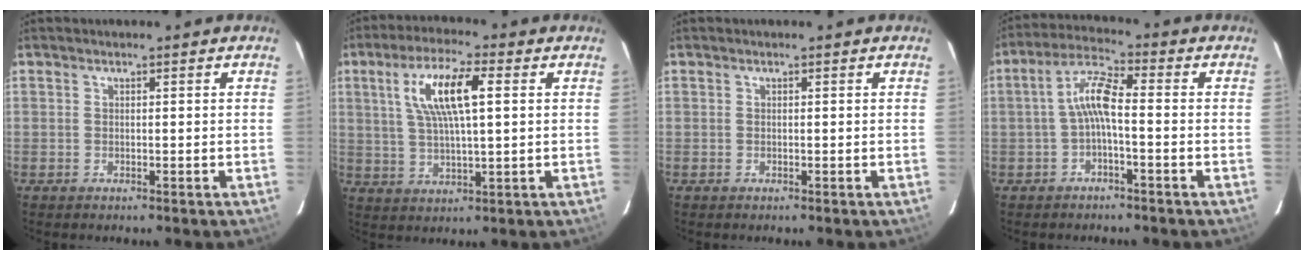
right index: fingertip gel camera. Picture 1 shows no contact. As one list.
[{"total": 10.8, "force": [3.0, 2.7, 10.1], "torque": [-0.192, 0.012, 0.058]}, {"total": 0.0}, {"total": 6.0, "force": [-1.3, 1.2, 5.7], "torque": [-0.127, 0.019, -0.027]}]